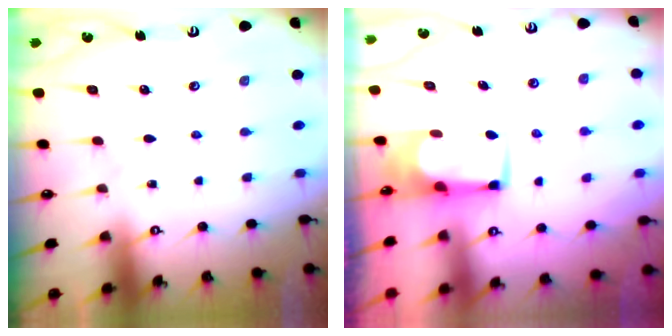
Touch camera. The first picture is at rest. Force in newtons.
{"total": 2.2, "press": 2.2, "slide": 0.2}